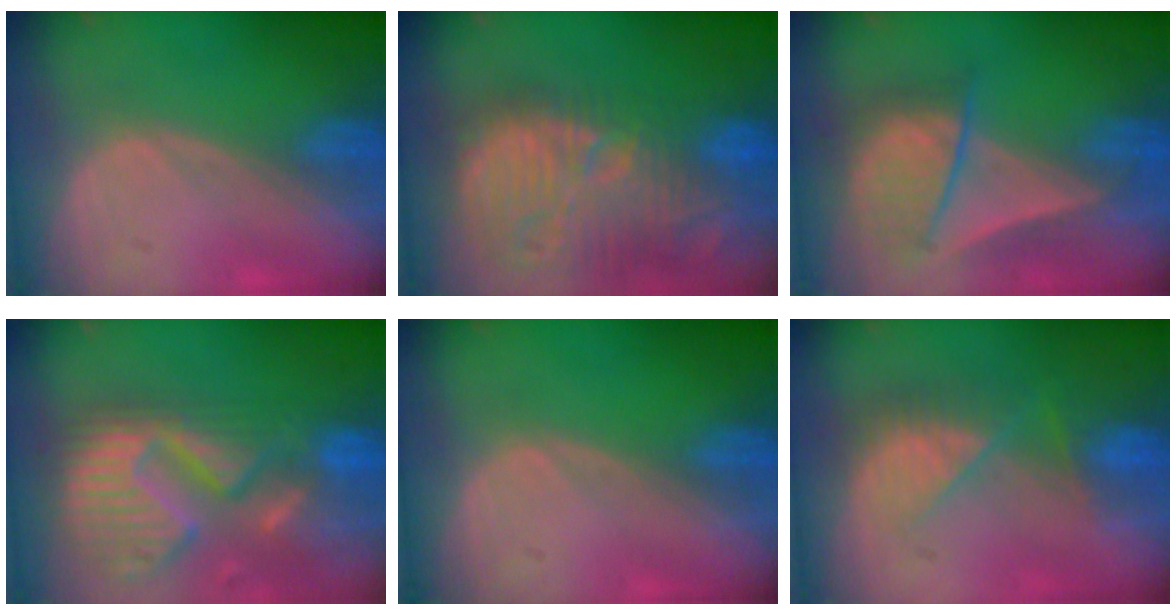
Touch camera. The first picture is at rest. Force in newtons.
{"total": 14.8, "press": 13.1, "slide": 6.9}
{"total": 7.8, "press": 7.3, "slide": 2.7}
{"total": 14.2, "press": 11.8, "slide": 7.8}
{"total": 0.0}
{"total": 7.5, "press": 6.7, "slide": 3.4}